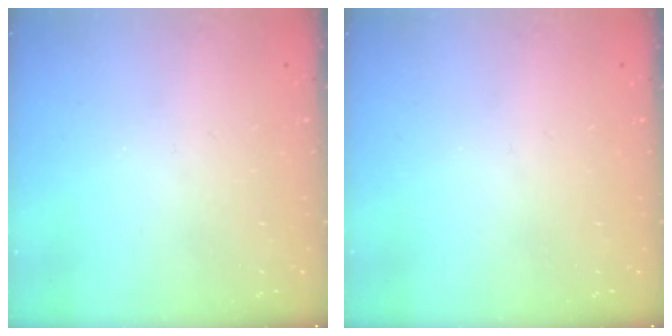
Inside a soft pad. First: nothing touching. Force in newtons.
{"total": 0.0}